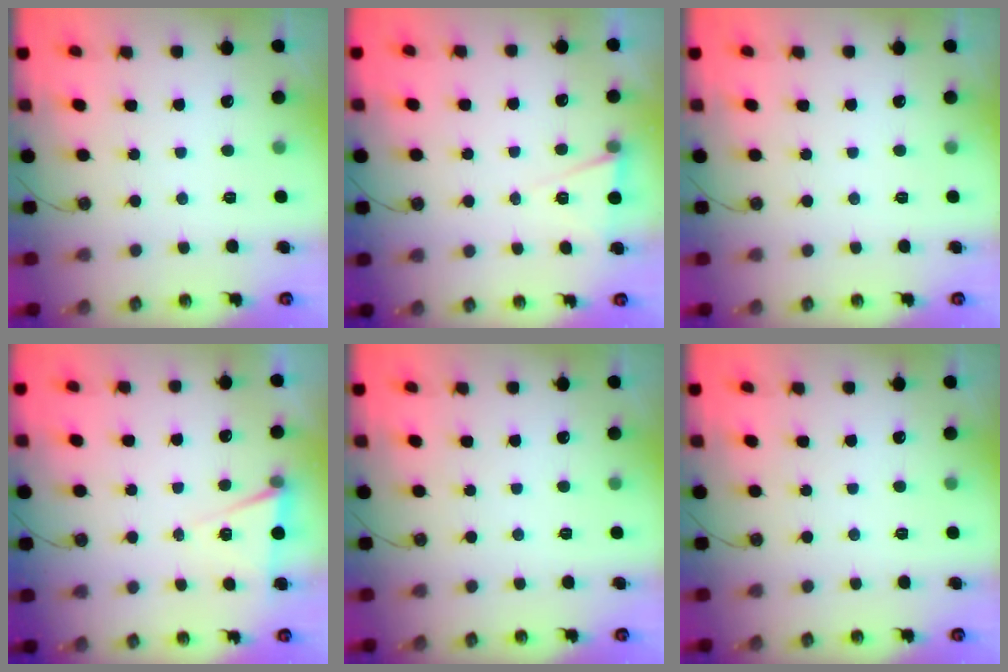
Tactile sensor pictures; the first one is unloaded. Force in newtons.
{"total": 5.7, "press": 3.3, "slide": 4.6}
{"total": 2.0, "press": 0.4, "slide": 2.0}
{"total": 5.5, "press": 3.2, "slide": 4.5}
{"total": 0.0}
{"total": 0.0}